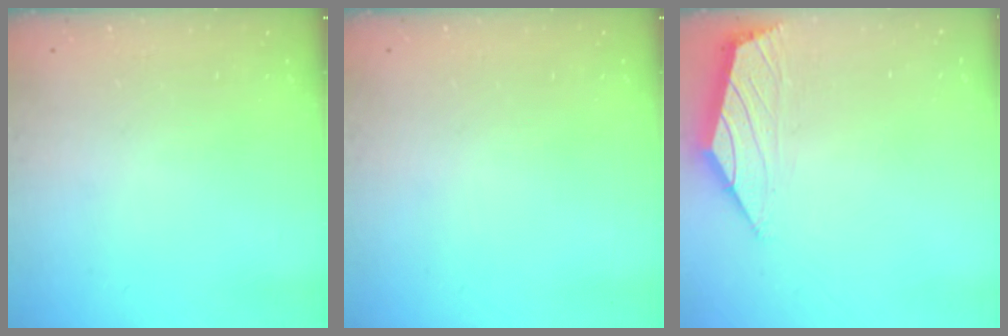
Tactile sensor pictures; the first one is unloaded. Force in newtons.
{"total": 0.0}
{"total": 0.0}